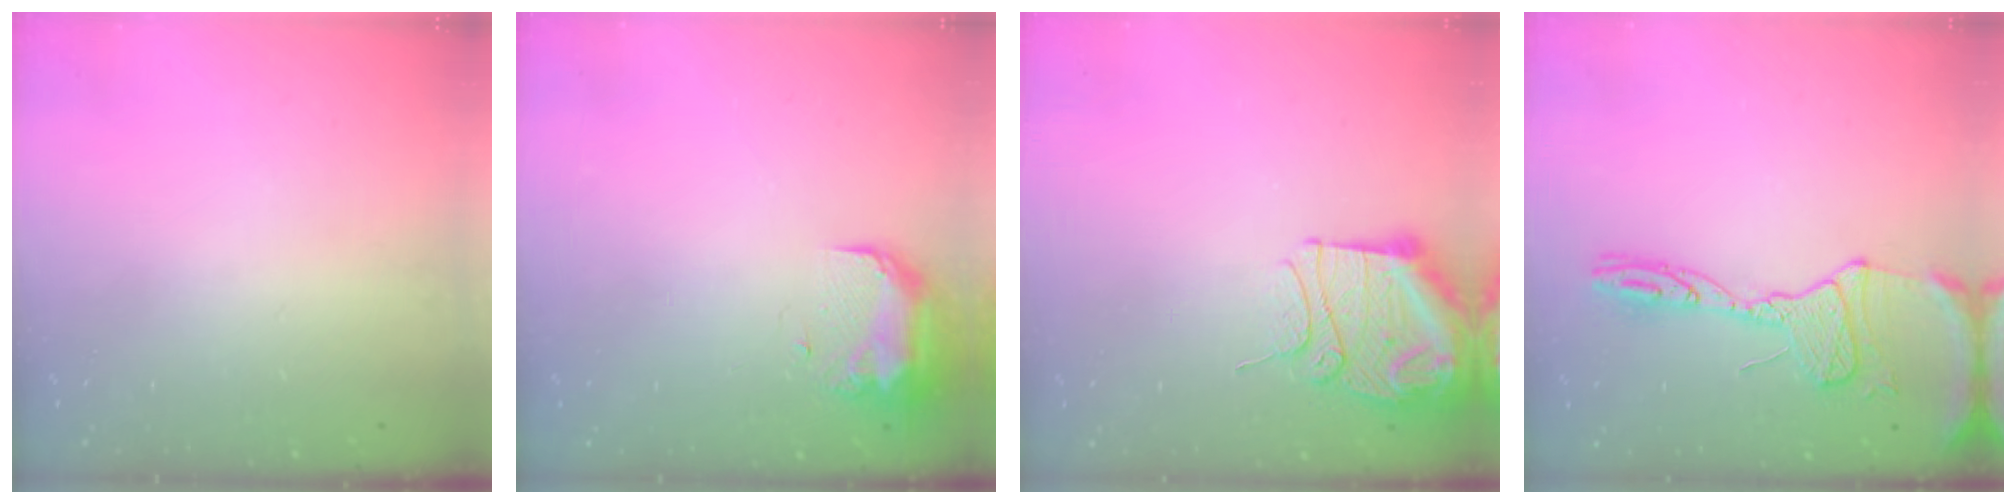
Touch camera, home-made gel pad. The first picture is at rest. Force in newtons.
{"total": 11.4, "press": 9.6, "slide": 6.1}
{"total": 13.1, "press": 13.1, "slide": 1.5}
{"total": 15.9, "press": 15.8, "slide": 1.6}